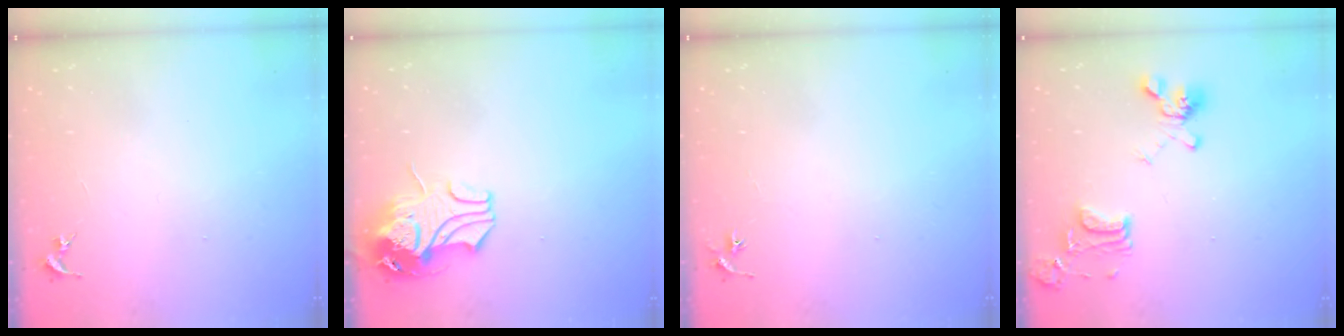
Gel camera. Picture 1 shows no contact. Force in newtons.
{"total": 11.7, "press": 11.5, "slide": 1.8}
{"total": 2.9, "press": 2.9, "slide": 0.3}
{"total": 15.8, "press": 15.7, "slide": 1.4}